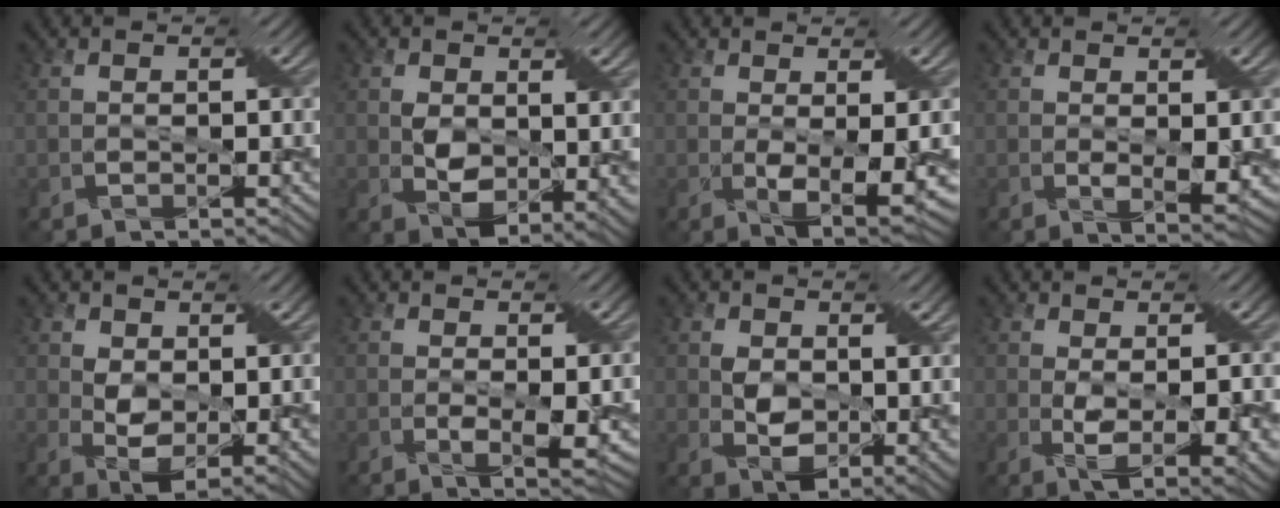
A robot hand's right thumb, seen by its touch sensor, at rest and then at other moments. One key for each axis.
{"total": 7.2, "fx": 0.7, "fy": 4.1, "fz": 5.9, "tx": -0.103, "ty": -0.015, "tz": 0.020}
{"total": 5.0, "fx": 0.0, "fy": 1.4, "fz": 4.8, "tx": -0.085, "ty": -0.014, "tz": 0.010}
{"total": 2.9, "fx": 0.5, "fy": 1.1, "fz": 2.6, "tx": -0.049, "ty": -0.010, "tz": 0.016}
{"total": 5.1, "fx": 1.6, "fy": 2.8, "fz": 3.9, "tx": -0.074, "ty": -0.006, "tz": 0.031}
{"total": 3.1, "fx": 0.3, "fy": 0.7, "fz": 3.0, "tx": -0.053, "ty": -0.010, "tz": 0.012}
{"total": 6.8, "fx": 1.1, "fy": 4.0, "fz": 5.4, "tx": -0.095, "ty": -0.012, "tz": 0.026}
{"total": 5.6, "fx": 0.2, "fy": 2.2, "fz": 5.2, "tx": -0.089, "ty": -0.010, "tz": 0.015}